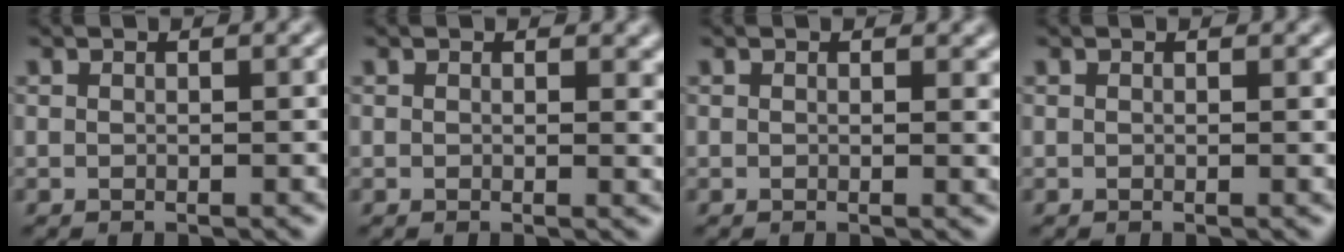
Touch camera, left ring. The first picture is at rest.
{"total": 1.5, "force": [0.4, 0.9, 1.1], "torque": [-0.010, -0.003, 0.006]}
{"total": 1.1, "force": [0.3, 0.7, 0.8], "torque": [-0.007, -0.003, 0.004]}
{"total": 0.0}